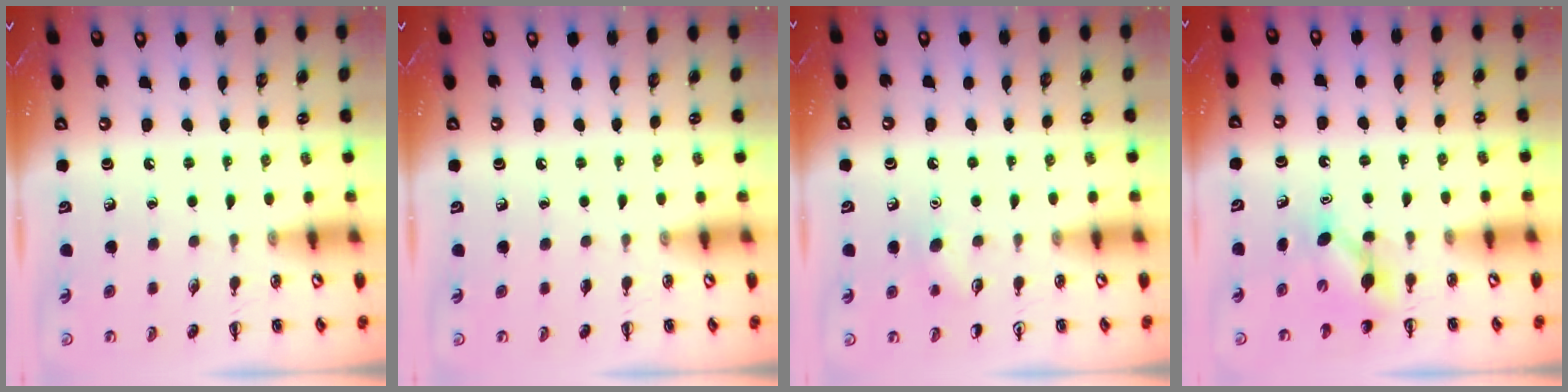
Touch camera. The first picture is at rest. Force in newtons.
{"total": 0.0}
{"total": 5.2, "press": 5.0, "slide": 1.4}
{"total": 4.3, "press": 4.1, "slide": 1.2}